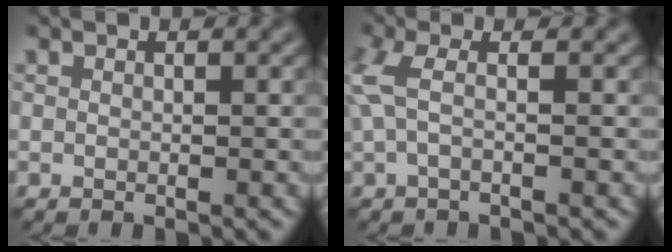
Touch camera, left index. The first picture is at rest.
{"total": 2.8, "force": [0.3, 0.8, 2.7], "torque": [-0.069, 0.005, -0.002]}